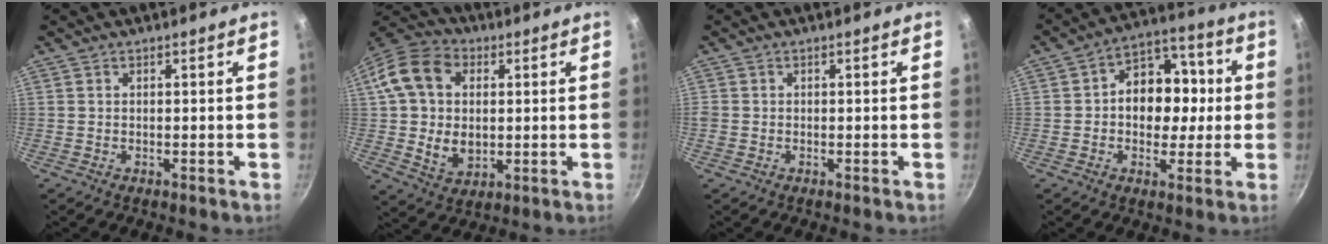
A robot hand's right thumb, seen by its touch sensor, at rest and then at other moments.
{"total": 18.1, "force": [2.6, 13.1, 12.1], "torque": [-0.220, 0.009, 0.047]}
{"total": 1.2, "force": [-0.2, 1.0, 0.6], "torque": [-0.012, 0.001, -0.006]}
{"total": 13.2, "force": [0.4, 9.4, 9.2], "torque": [-0.084, 0.029, -0.002]}